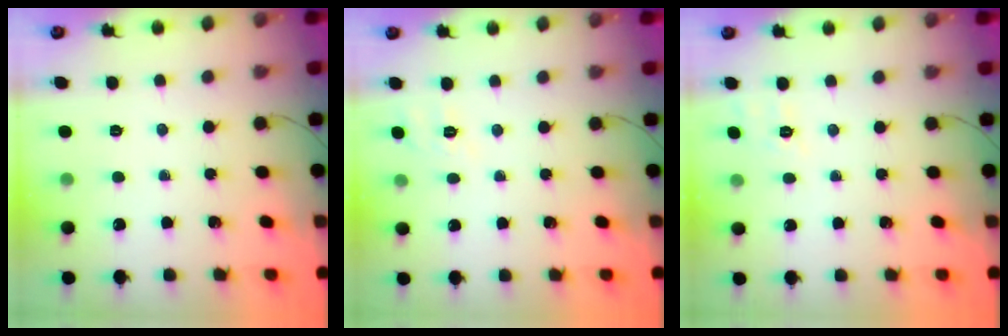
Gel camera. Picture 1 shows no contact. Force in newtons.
{"total": 5.8, "press": 5.5, "slide": 2.0}
{"total": 3.2, "press": 2.6, "slide": 1.8}